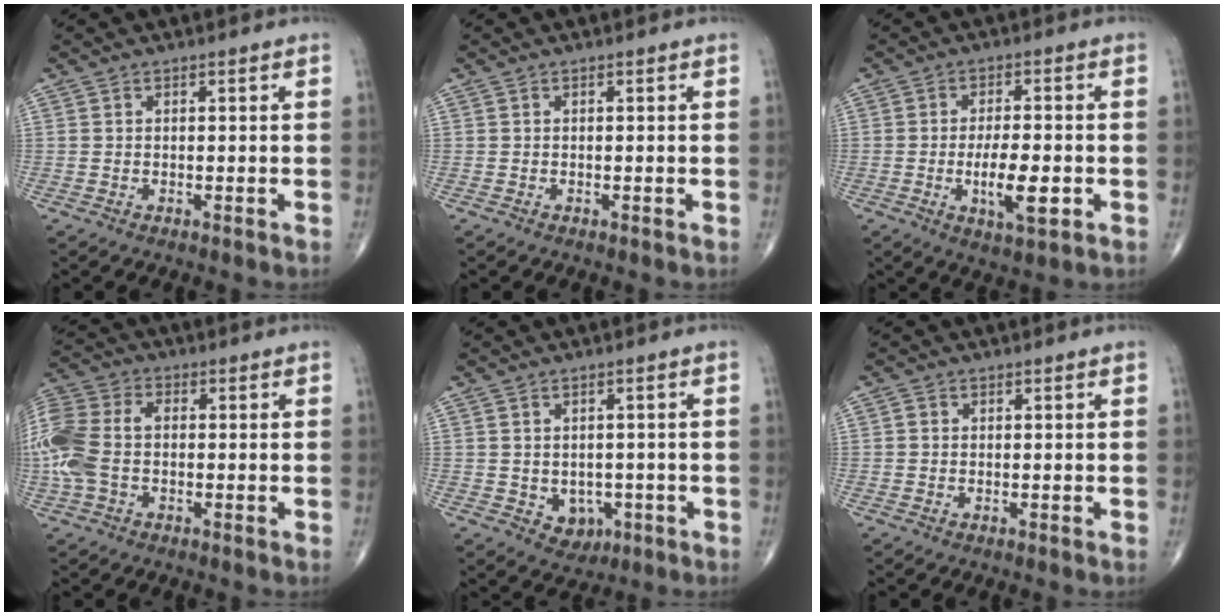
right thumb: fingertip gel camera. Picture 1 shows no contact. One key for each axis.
{"total": 0.0}
{"total": 8.4, "fx": -2.0, "fy": 2.9, "fz": 7.6, "tx": -0.124, "ty": -0.001, "tz": -0.031}
{"total": 13.4, "fx": -1.0, "fy": 8.8, "fz": 10.1, "tx": -0.257, "ty": 0.027, "tz": -0.023}
{"total": 4.6, "fx": -1.2, "fy": 3.8, "fz": 2.5, "tx": -0.008, "ty": 0.004, "tz": -0.006}
{"total": 0.7, "fx": 0.0, "fy": 0.7, "fz": 0.3, "tx": -0.001, "ty": 0.001, "tz": -0.002}